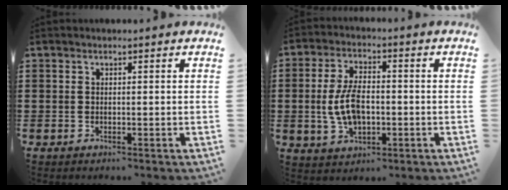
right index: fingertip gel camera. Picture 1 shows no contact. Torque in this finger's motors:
{"motor_torque": [2.14, 0.00, 0.35, 0.10]}